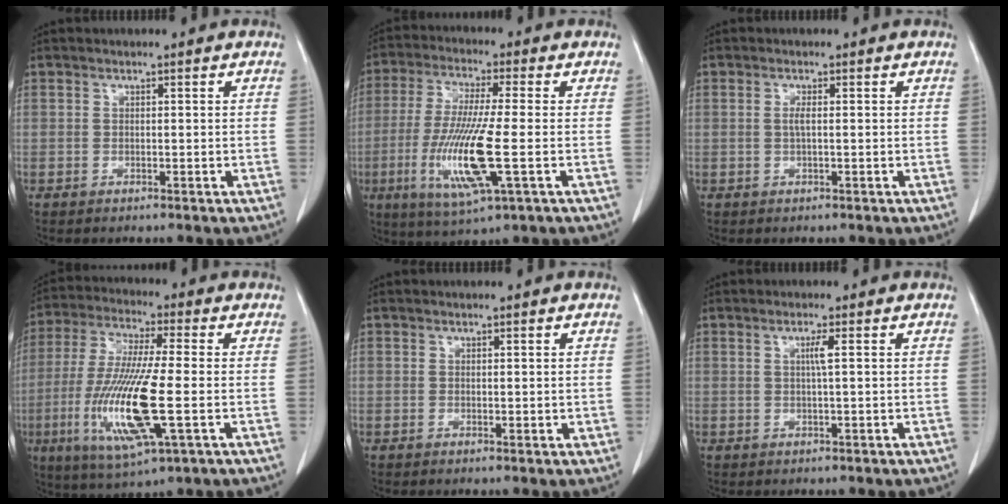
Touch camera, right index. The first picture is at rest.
{"total": 13.2, "force": [-3.2, 0.9, 12.7], "torque": [-0.263, -0.023, -0.061]}
{"total": 1.2, "force": [0.1, 0.1, 1.2], "torque": [-0.029, 0.001, 0.002]}
{"total": 15.8, "force": [-3.6, 1.7, 15.3], "torque": [-0.320, -0.023, -0.065]}
{"total": 0.8, "force": [0.1, 0.4, 0.7], "torque": [-0.008, -0.003, 0.005]}
{"total": 1.7, "force": [0.4, -0.3, 1.6], "torque": [-0.031, 0.001, 0.006]}